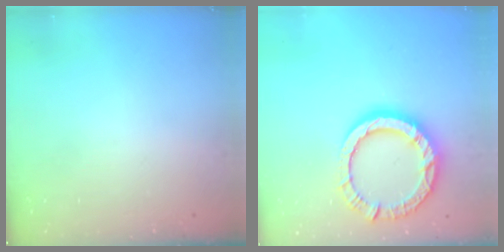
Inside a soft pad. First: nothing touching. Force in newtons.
{"total": 14.8, "press": 14.7, "slide": 1.6}